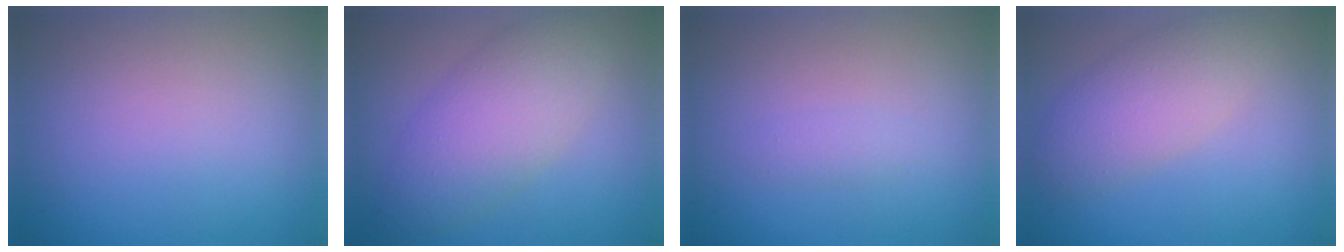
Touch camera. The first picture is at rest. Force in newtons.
{"total": 5.9, "press": 5.9, "slide": 0.3}
{"total": 0.8, "press": 0.8, "slide": 0.1}
{"total": 4.2, "press": 4.2, "slide": 0.1}